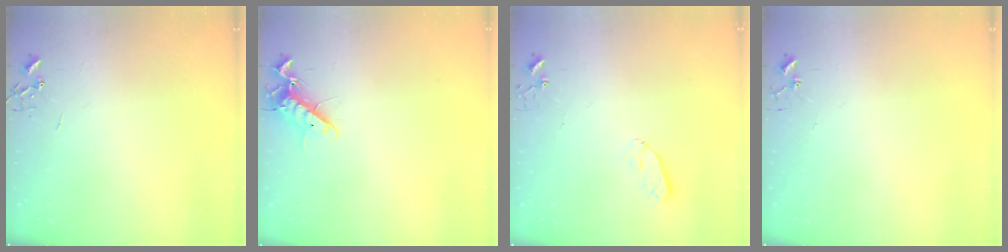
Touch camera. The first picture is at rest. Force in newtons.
{"total": 12.1, "press": 11.9, "slide": 2.0}
{"total": 3.7, "press": 3.6, "slide": 0.5}
{"total": 3.5, "press": 3.4, "slide": 0.4}